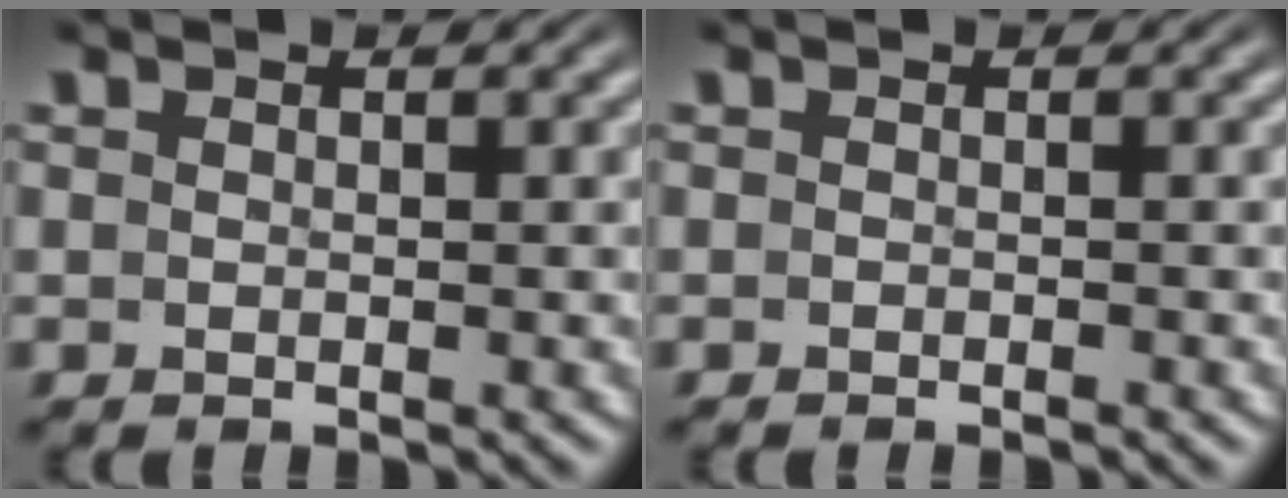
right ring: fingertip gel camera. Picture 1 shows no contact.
{"total": 0.7, "force": [-0.6, -0.3, 0.0], "torque": [-0.001, -0.002, -0.009]}